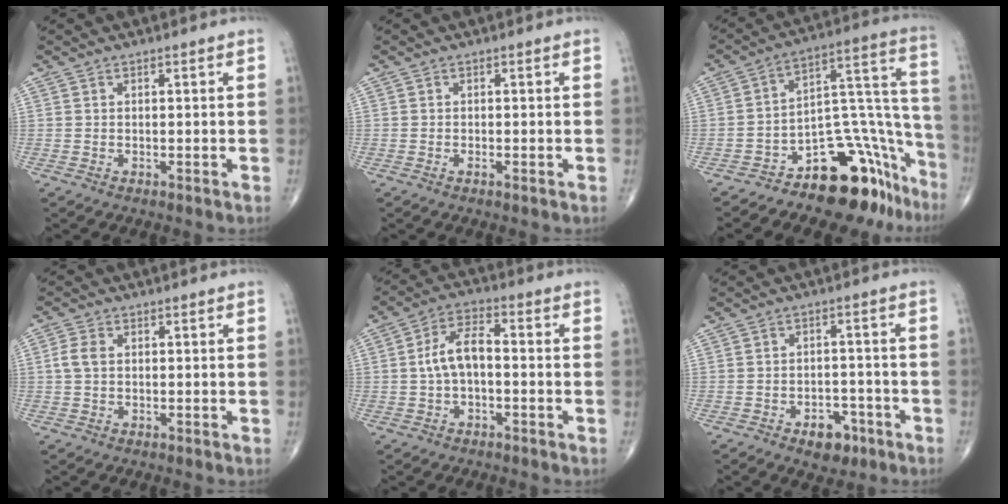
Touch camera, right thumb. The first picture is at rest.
{"total": 0.7, "force": [-0.3, 0.2, 0.6], "torque": [-0.015, 0.000, -0.007]}
{"total": 18.7, "force": [-13.2, 8.2, 10.4], "torque": [-0.056, 0.157, -0.202]}
{"total": 3.1, "force": [0.3, 2.1, 2.3], "torque": [-0.053, 0.006, 0.001]}
{"total": 7.3, "force": [-0.5, 3.7, 6.2], "torque": [-0.120, 0.028, -0.018]}
{"total": 5.9, "force": [-3.3, 3.7, 3.2], "torque": [-0.021, 0.025, -0.045]}